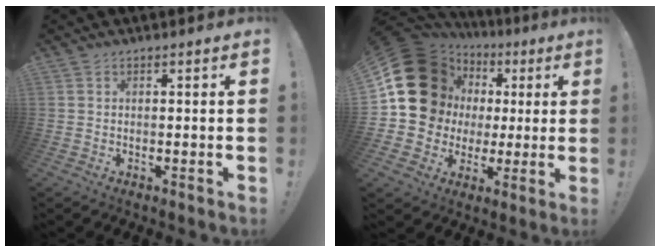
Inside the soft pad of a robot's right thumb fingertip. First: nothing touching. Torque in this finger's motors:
{"motor_torque": [1.84, 2.32, 0.23, -0.03, 0.06]}